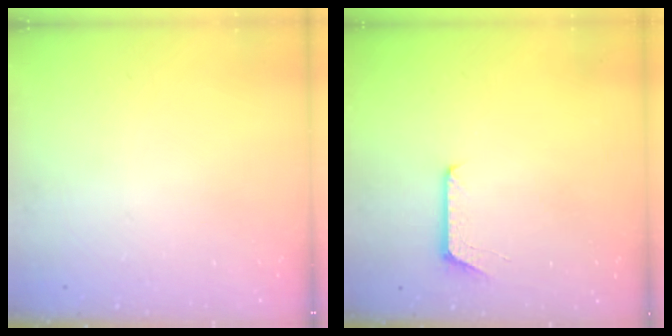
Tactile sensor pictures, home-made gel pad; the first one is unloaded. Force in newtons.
{"total": 5.7, "press": 5.7, "slide": 0.6}